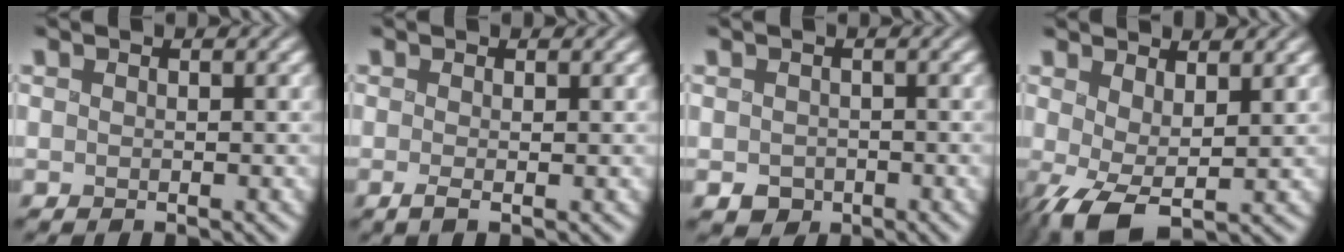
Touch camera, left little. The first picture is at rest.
{"total": 0.8, "force": [-0.1, 0.1, 0.8], "torque": [-0.009, -0.004, -0.005]}
{"total": 1.6, "force": [-0.7, 1.3, 0.5], "torque": [-0.009, -0.005, -0.014]}
{"total": 4.7, "force": [-0.3, 2.1, 4.1], "torque": [-0.084, -0.003, -0.010]}